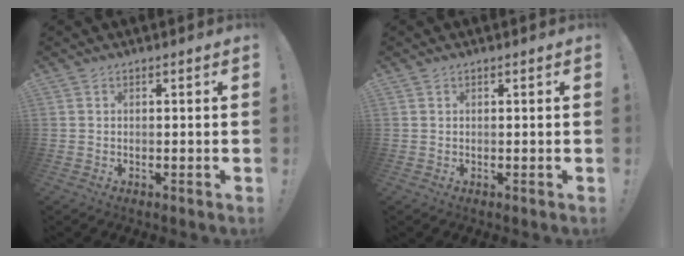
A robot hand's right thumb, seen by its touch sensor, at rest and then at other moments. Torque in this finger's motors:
{"motor_torque": [-0.01, -0.16, -0.17, 0.11, 0.00]}